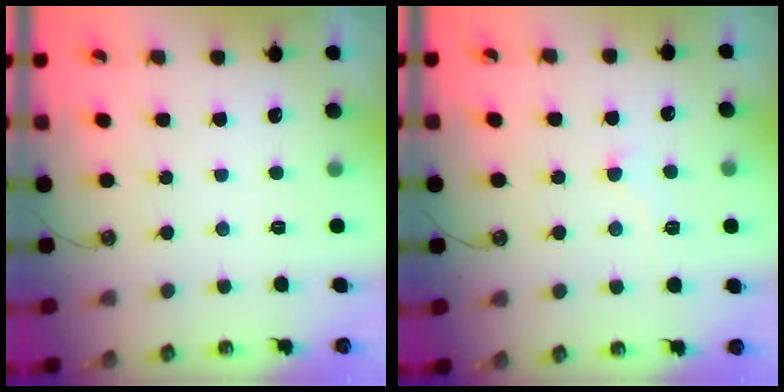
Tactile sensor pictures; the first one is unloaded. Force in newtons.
{"total": 1.9, "press": 1.8, "slide": 0.6}